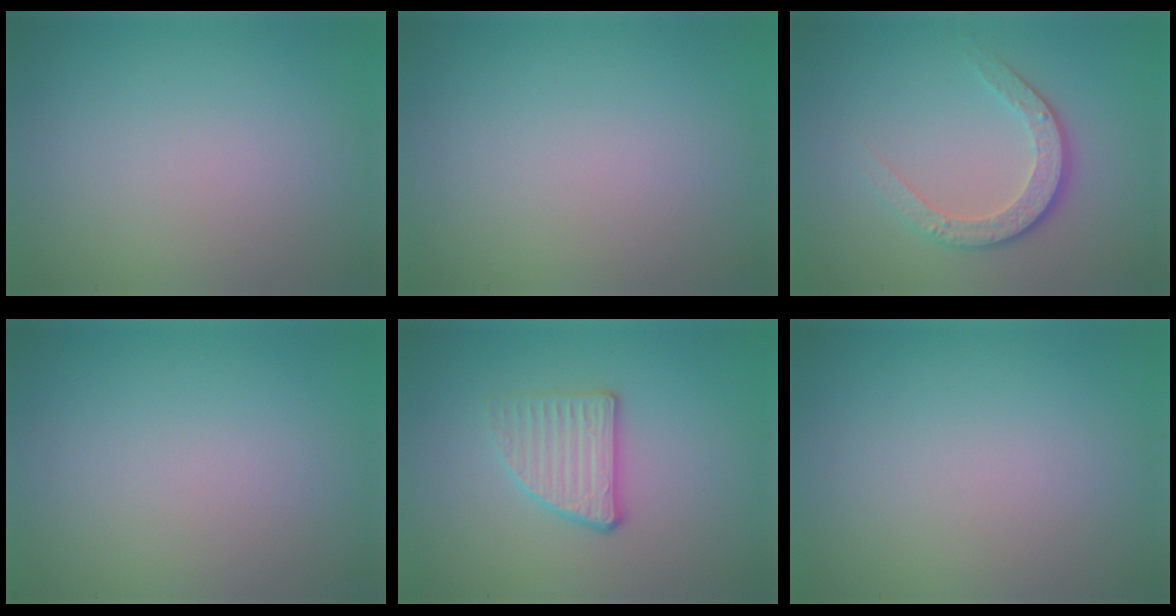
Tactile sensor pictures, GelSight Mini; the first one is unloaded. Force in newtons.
{"total": 0.0}
{"total": 3.4, "press": 2.6, "slide": 2.2}
{"total": 0.0}
{"total": 2.8, "press": 2.5, "slide": 1.2}
{"total": 0.0}